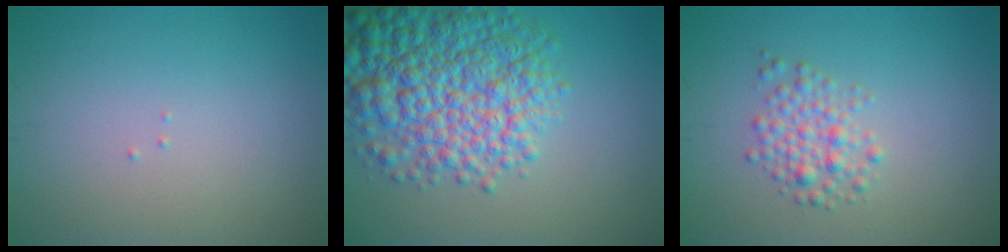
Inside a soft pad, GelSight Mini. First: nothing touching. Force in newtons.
{"total": 9.7, "press": 9.7, "slide": 0.3}
{"total": 2.6, "press": 2.6, "slide": 0.1}